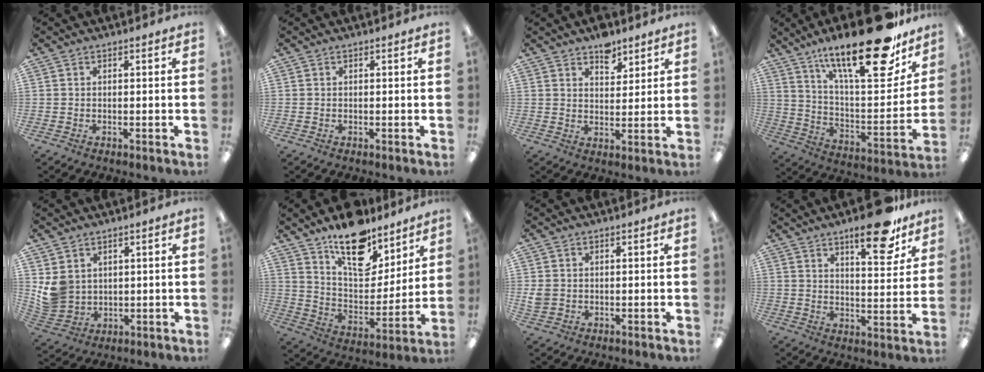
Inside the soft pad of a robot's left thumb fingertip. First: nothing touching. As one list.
[{"total": 0.0}, {"total": 6.0, "force": [4.6, 3.3, 1.9], "torque": [-0.012, -0.026, 0.079]}, {"total": 26.5, "force": [18.6, 7.3, 17.3], "torque": [-0.252, -0.125, 0.300]}, {"total": 6.6, "force": [2.7, 5.7, 2.1], "torque": [-0.052, -0.006, 0.058]}, {"total": 17.7, "force": [13.1, 8.6, 8.3], "torque": [-0.125, -0.089, 0.230]}, {"total": 2.6, "force": [0.3, 2.4, 1.1], "torque": [-0.013, 0.002, 0.004]}, {"total": 14.7, "force": [10.0, 4.8, 9.6], "torque": [-0.121, -0.057, 0.160]}]